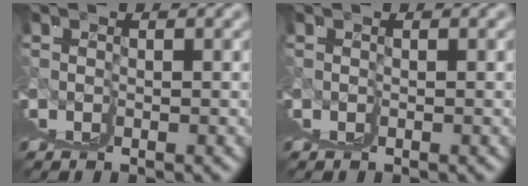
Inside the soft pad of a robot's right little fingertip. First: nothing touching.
{"total": 0.0}